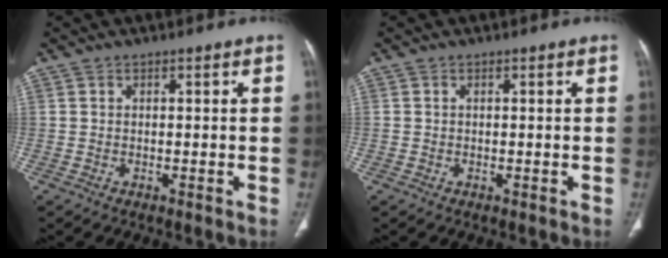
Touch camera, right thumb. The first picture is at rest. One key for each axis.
{"total": 0.0}